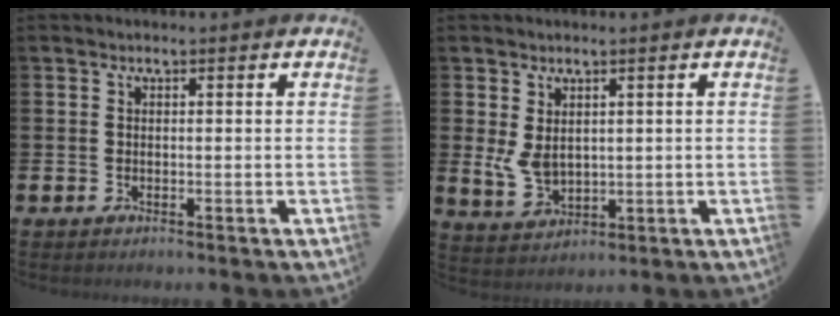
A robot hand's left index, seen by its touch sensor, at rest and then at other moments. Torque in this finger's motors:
{"motor_torque": [0.97, 0.05, 0.38, 0.04]}